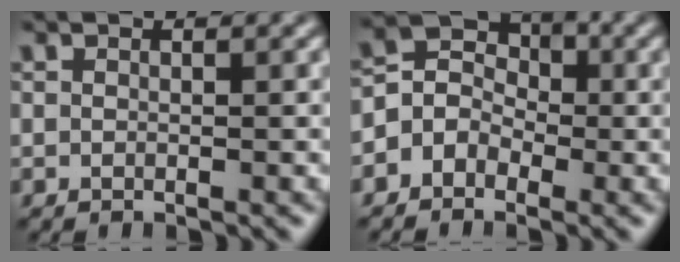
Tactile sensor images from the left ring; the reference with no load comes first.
{"total": 3.5, "force": [-1.4, 3.0, 1.2], "torque": [-0.004, 0.013, -0.040]}